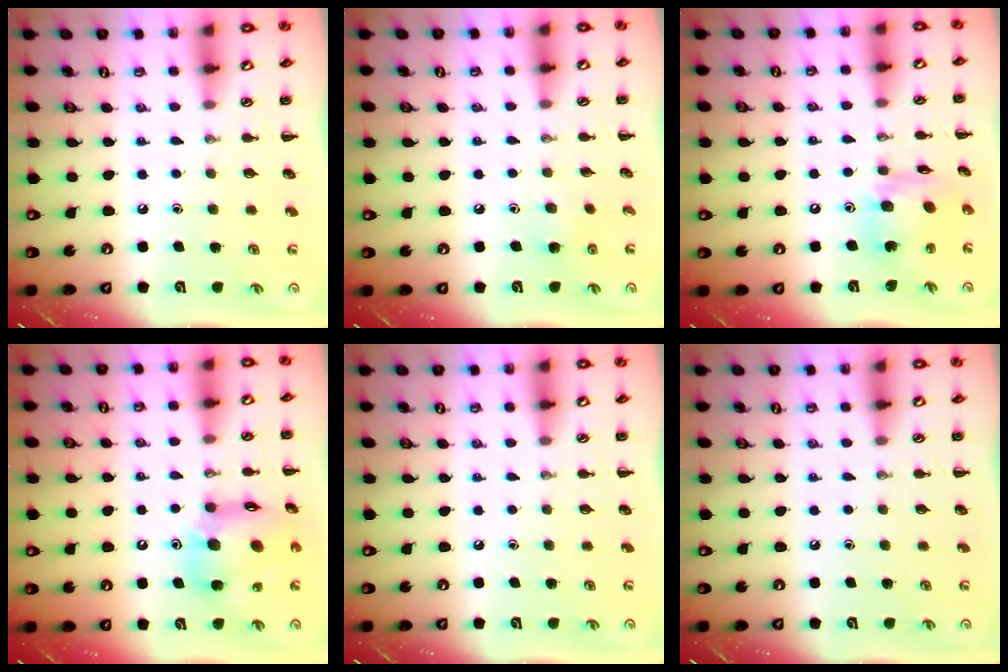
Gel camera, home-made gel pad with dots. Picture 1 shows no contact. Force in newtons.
{"total": 4.1, "press": 3.9, "slide": 1.4}
{"total": 12.1, "press": 12.0, "slide": 1.4}
{"total": 15.9, "press": 15.6, "slide": 3.1}
{"total": 0.0}
{"total": 0.0}